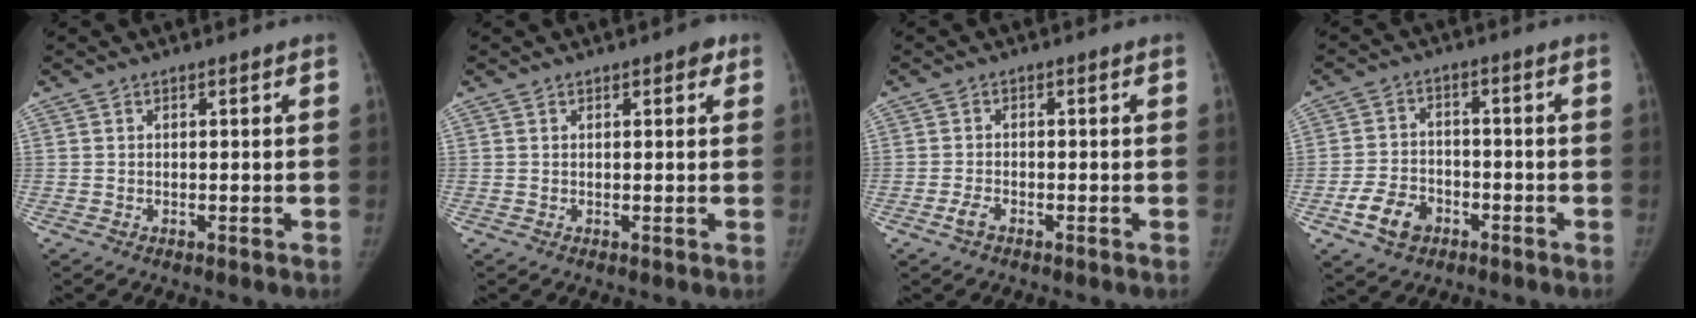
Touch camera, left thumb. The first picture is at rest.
{"total": 1.9, "force": [1.0, 0.9, 1.3], "torque": [-0.007, 0.000, 0.009]}
{"total": 2.0, "force": [-1.3, 0.9, 1.1], "torque": [-0.027, 0.006, -0.027]}
{"total": 7.6, "force": [-3.9, 5.4, 3.6], "torque": [-0.054, 0.021, -0.067]}